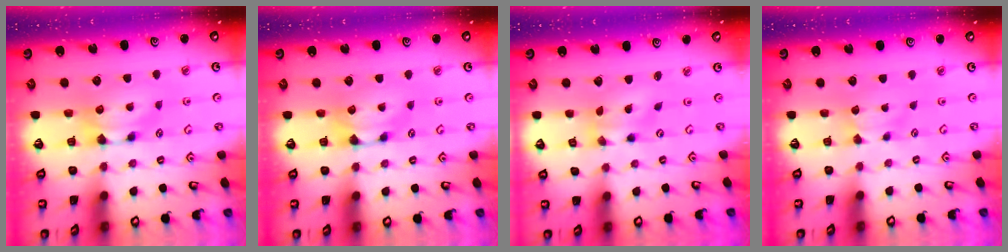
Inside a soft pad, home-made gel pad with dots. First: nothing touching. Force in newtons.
{"total": 1.1, "press": 0.4, "slide": 1.0}
{"total": 1.4, "press": 0.8, "slide": 1.2}
{"total": 1.6, "press": 1.5, "slide": 0.4}